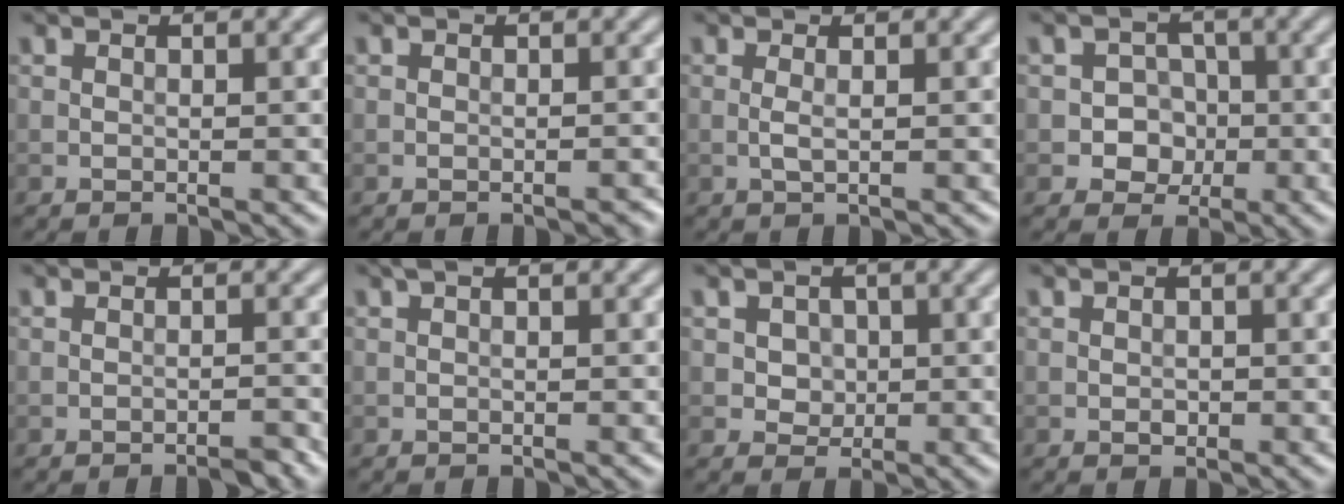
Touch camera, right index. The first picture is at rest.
{"total": 0.6, "force": [-0.5, 0.4, 0.1], "torque": [0.002, -0.001, -0.005]}
{"total": 0.8, "force": [0.0, 0.1, 0.8], "torque": [-0.019, -0.001, 0.001]}
{"total": 3.5, "force": [-0.9, 3.1, 1.3], "torque": [0.005, 0.004, -0.032]}
{"total": 1.4, "force": [-1.1, 0.2, 0.7], "torque": [-0.006, 0.002, -0.019]}
{"total": 0.7, "force": [0.3, 0.2, 0.6], "torque": [-0.013, 0.005, 0.004]}
{"total": 2.3, "force": [0.5, 2.0, 1.1], "torque": [-0.016, 0.000, 0.014]}
{"total": 0.7, "force": [-0.1, 0.6, 0.4], "torque": [-0.004, -0.003, -0.002]}